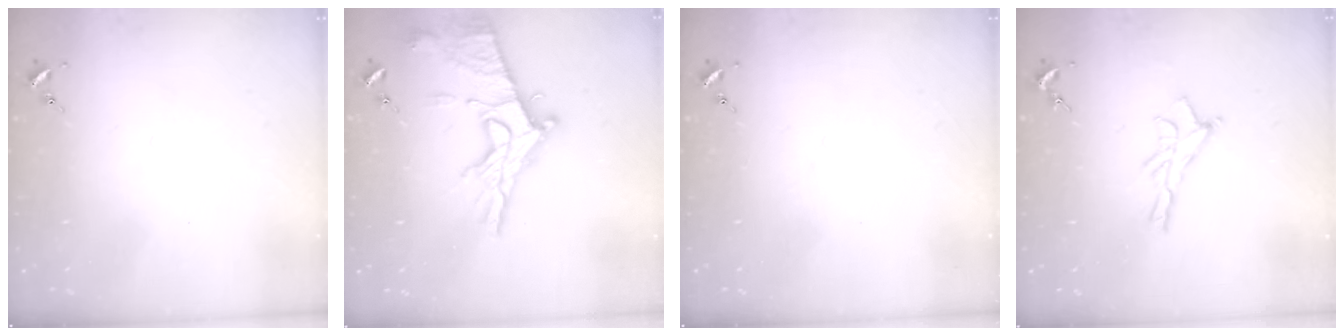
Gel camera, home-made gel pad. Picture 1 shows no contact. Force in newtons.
{"total": 18.5, "press": 18.4, "slide": 1.5}
{"total": 0.0}
{"total": 9.4, "press": 9.4, "slide": 0.6}